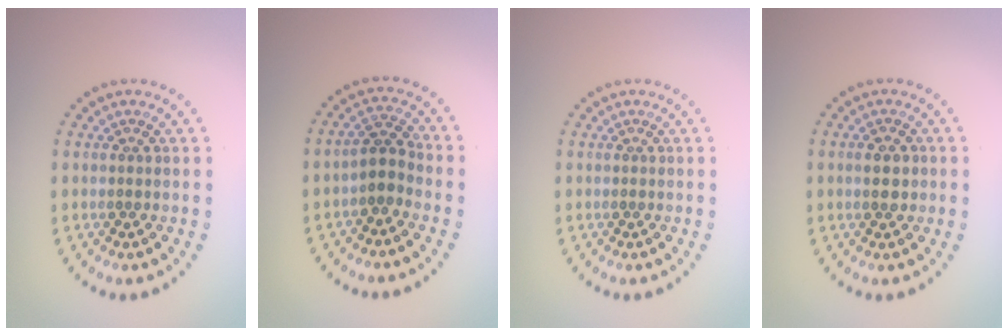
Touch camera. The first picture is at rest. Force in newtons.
{"total": 2.3, "press": 2.0, "slide": 1.2}
{"total": 0.0}
{"total": 1.8, "press": 1.8, "slide": 0.1}